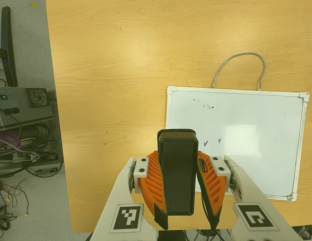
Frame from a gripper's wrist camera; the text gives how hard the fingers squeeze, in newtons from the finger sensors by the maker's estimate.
{"total": 9.3, "left": 7.4, "right": 11.1}